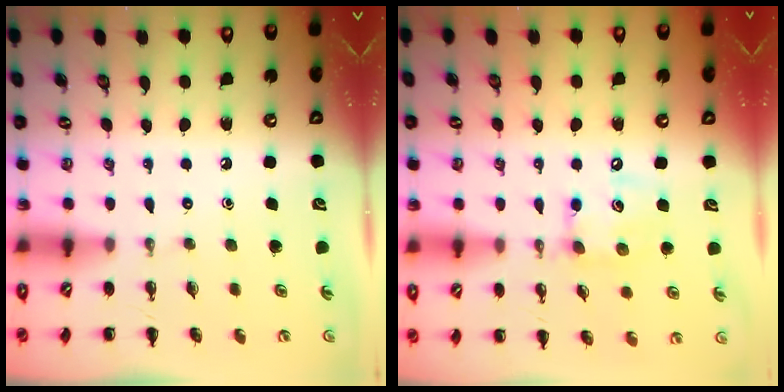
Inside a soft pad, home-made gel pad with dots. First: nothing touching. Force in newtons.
{"total": 9.2, "press": 9.2, "slide": 1.1}